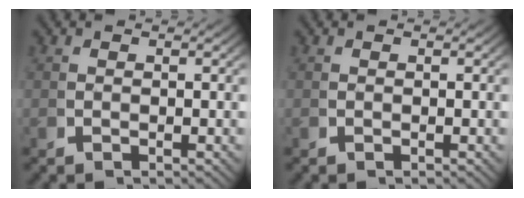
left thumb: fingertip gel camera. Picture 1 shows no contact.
{"total": 0.0}